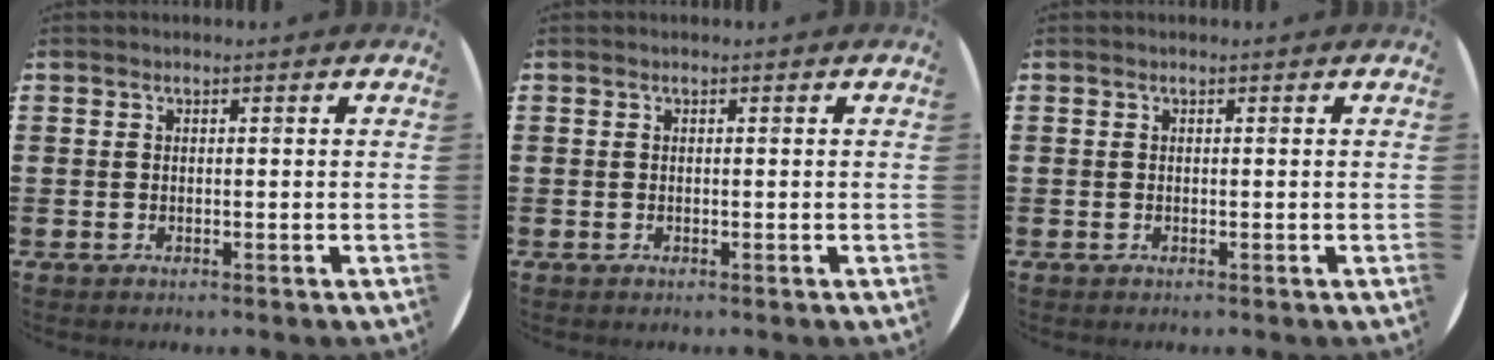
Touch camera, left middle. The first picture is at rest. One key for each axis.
{"total": 0.0}
{"total": 0.0}